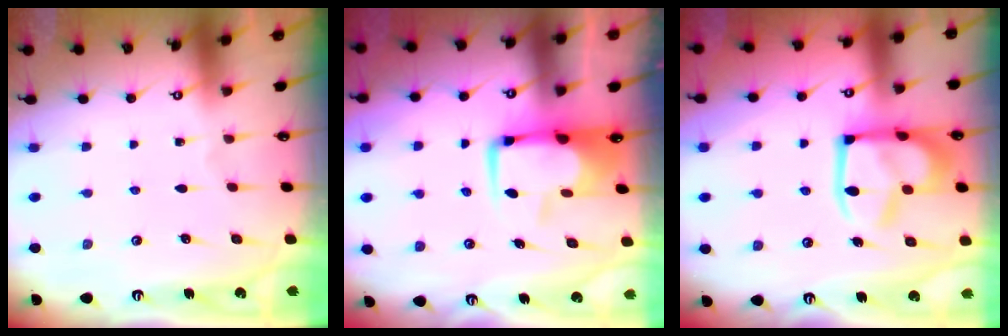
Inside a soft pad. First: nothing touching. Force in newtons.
{"total": 7.9, "press": 7.8, "slide": 1.4}
{"total": 14.1, "press": 14.0, "slide": 1.4}